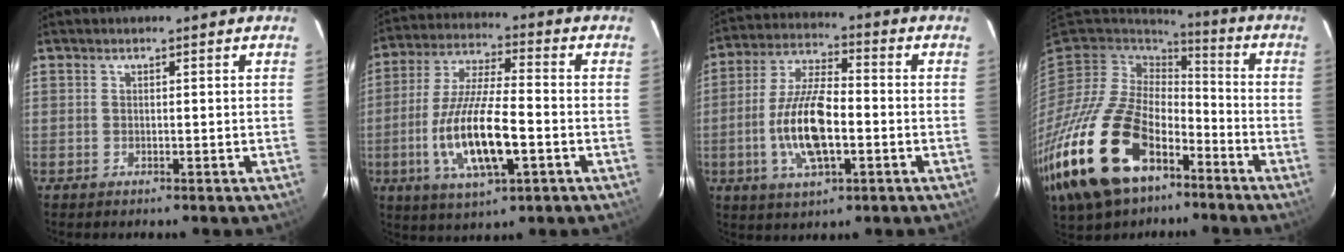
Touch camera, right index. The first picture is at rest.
{"total": 15.8, "force": [-4.6, 4.2, 14.5], "torque": [-0.302, -0.012, -0.083]}
{"total": 13.6, "force": [-3.2, 5.0, 12.2], "torque": [-0.250, 0.000, -0.060]}
{"total": 24.8, "force": [-13.0, 14.4, 15.5], "torque": [-0.345, -0.026, -0.228]}